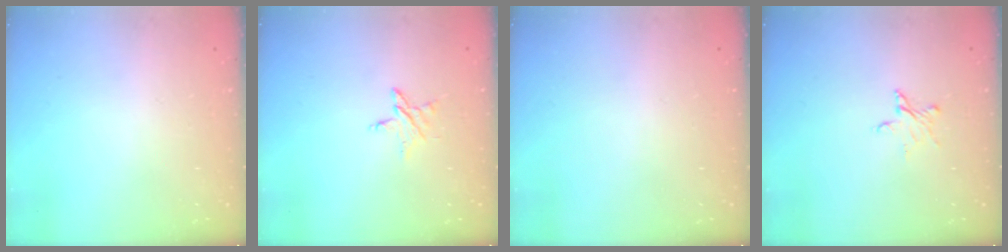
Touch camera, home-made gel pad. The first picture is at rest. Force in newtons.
{"total": 3.5, "press": 3.5, "slide": 0.3}
{"total": 0.0}
{"total": 4.5, "press": 4.5, "slide": 0.3}